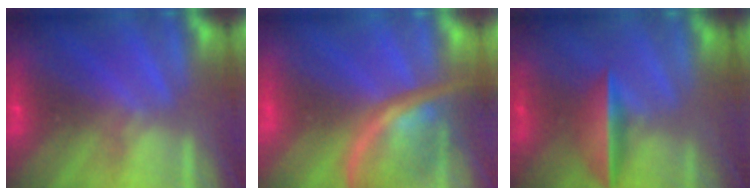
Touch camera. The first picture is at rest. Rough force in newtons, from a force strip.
{"total": 2.7}
{"total": 1.2}